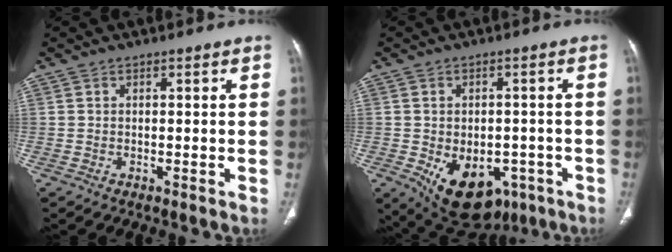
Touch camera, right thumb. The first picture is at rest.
{"total": 14.6, "force": [-5.8, 9.6, 9.3], "torque": [-0.126, 0.008, -0.063]}